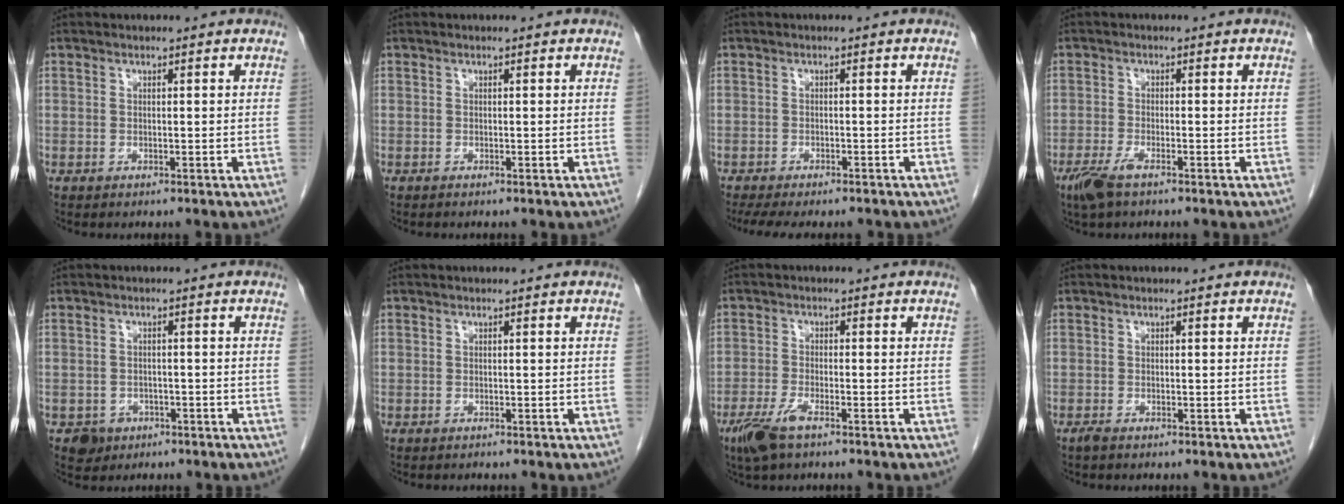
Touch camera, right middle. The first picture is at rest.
{"total": 0.0}
{"total": 9.1, "force": [-7.6, 2.6, 4.1], "torque": [-0.060, -0.009, -0.107]}
{"total": 3.7, "force": [-2.5, 0.7, 2.6], "torque": [-0.061, -0.008, -0.048]}
{"total": 3.0, "force": [-1.6, 2.5, 0.4], "torque": [-0.002, 0.009, -0.018]}
{"total": 0.0}
{"total": 4.8, "force": [-3.1, 1.0, 3.5], "torque": [-0.082, -0.010, -0.059]}
{"total": 0.7, "force": [-0.5, 0.0, 0.4], "torque": [-0.013, -0.003, -0.011]}